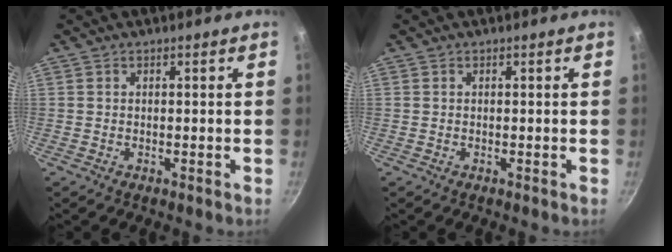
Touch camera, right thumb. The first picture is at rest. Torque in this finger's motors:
{"motor_torque": [-0.22, 0.13, 0.19, 0.11, 0.01]}